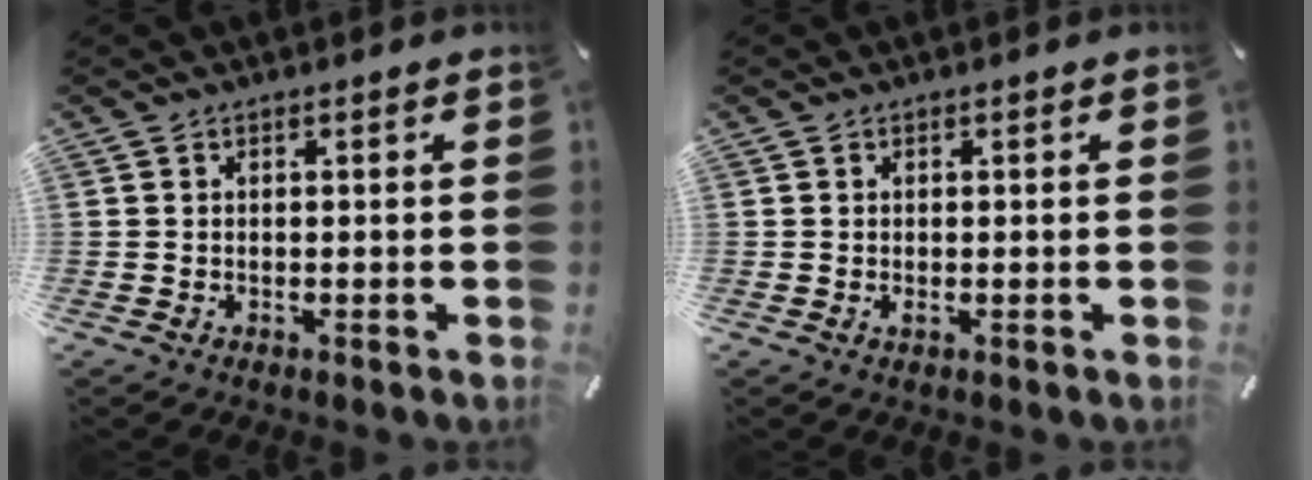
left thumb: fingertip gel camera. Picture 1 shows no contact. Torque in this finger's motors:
{"motor_torque": [0.00, 0.01, 0.01, -0.01, 0.00]}